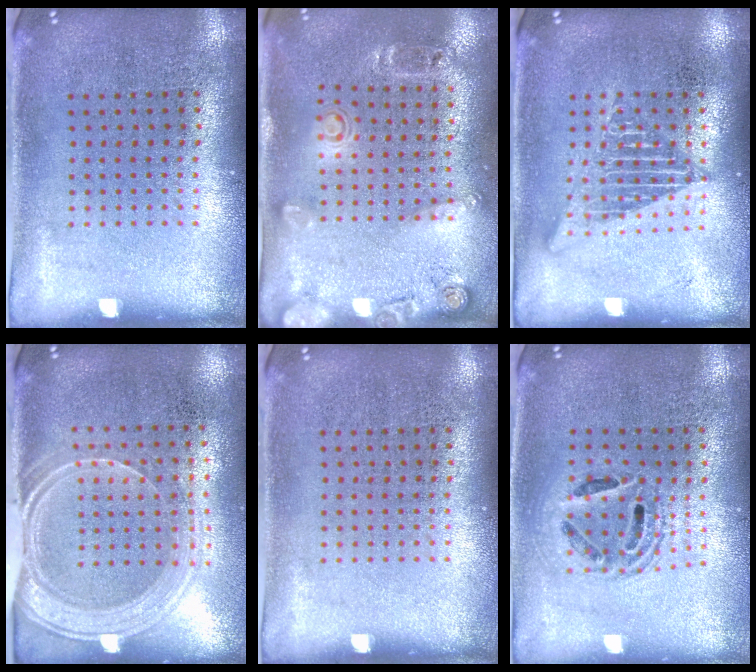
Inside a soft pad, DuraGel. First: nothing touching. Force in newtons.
{"total": 1.8, "press": 1.2, "slide": 1.3}
{"total": 2.8, "press": 2.8, "slide": 0.3}
{"total": 1.8, "press": 1.5, "slide": 0.9}
{"total": 0.0}
{"total": 1.3, "press": 1.2, "slide": 0.5}